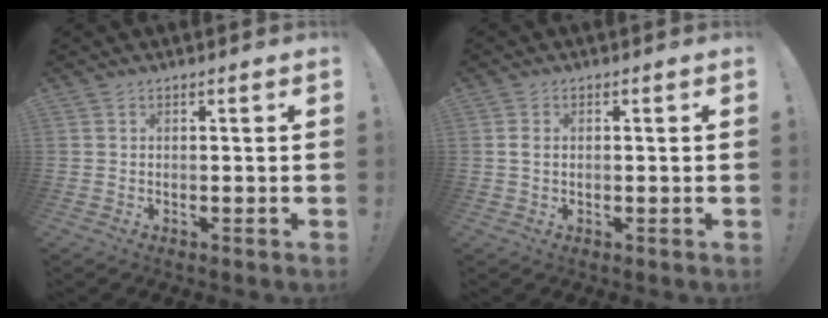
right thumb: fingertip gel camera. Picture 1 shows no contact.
{"total": 1.9, "force": [0.1, 1.2, 1.4], "torque": [-0.035, 0.009, 0.003]}